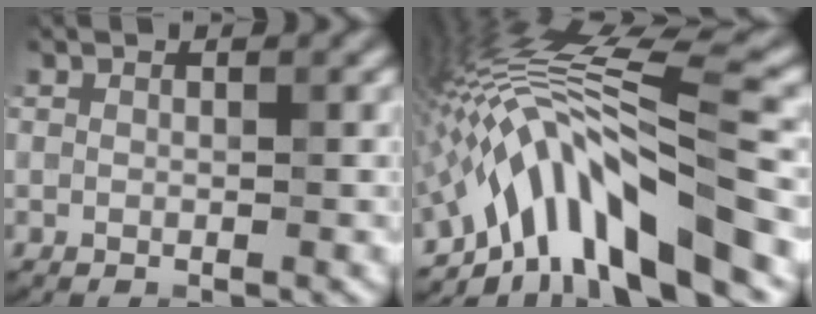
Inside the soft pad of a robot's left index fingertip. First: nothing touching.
{"total": 13.3, "force": [-5.3, 3.0, 11.8], "torque": [-0.201, 0.027, -0.083]}